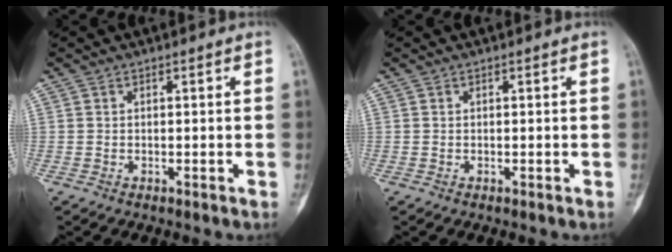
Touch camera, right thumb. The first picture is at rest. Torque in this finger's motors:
{"motor_torque": [-0.04, 0.39, -0.14, 0.04, -0.01]}